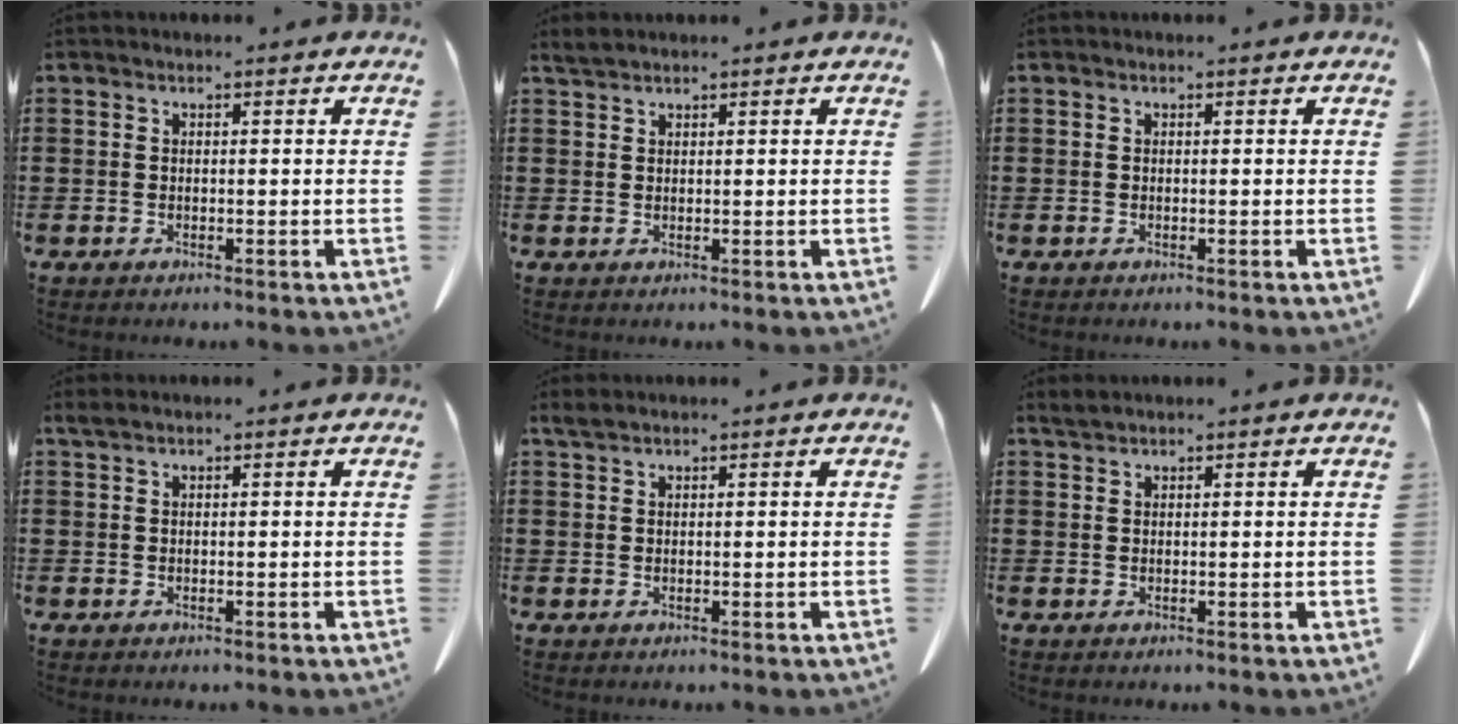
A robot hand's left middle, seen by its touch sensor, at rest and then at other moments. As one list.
[{"total": 1.3, "force": [1.2, 0.2, 0.5], "torque": [-0.014, 0.001, 0.023]}, {"total": 0.0}, {"total": 0.8, "force": [0.5, 0.1, 0.5], "torque": [-0.013, 0.001, 0.010]}, {"total": 1.2, "force": [1.0, 0.3, 0.7], "torque": [-0.017, 0.002, 0.019]}, {"total": 1.2, "force": [1.0, 0.2, 0.5], "torque": [-0.013, 0.001, 0.019]}]